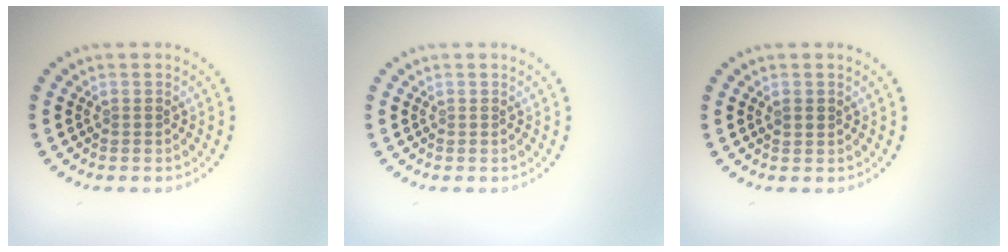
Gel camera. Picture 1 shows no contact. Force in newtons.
{"total": 0.0}
{"total": 0.9, "press": 0.8, "slide": 0.3}